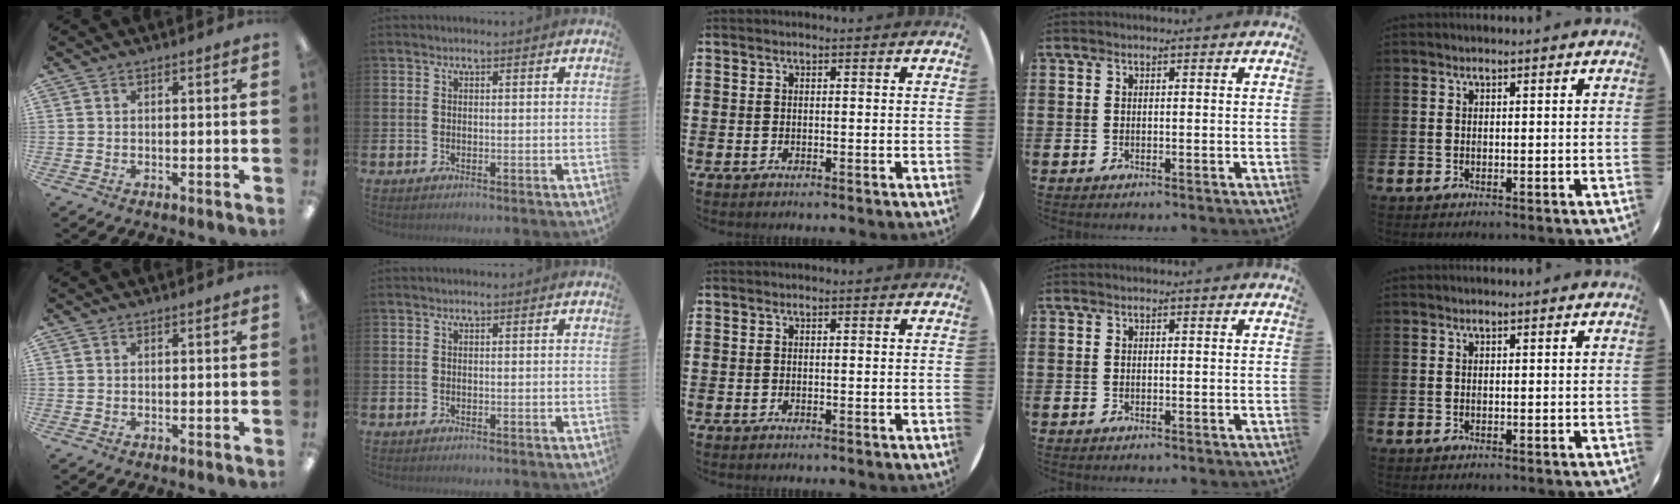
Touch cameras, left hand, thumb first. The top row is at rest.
{}